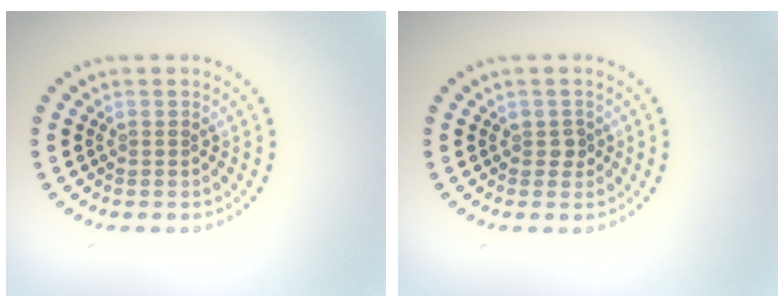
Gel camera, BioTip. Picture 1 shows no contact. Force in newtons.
{"total": 0.9, "press": 0.8, "slide": 0.3}